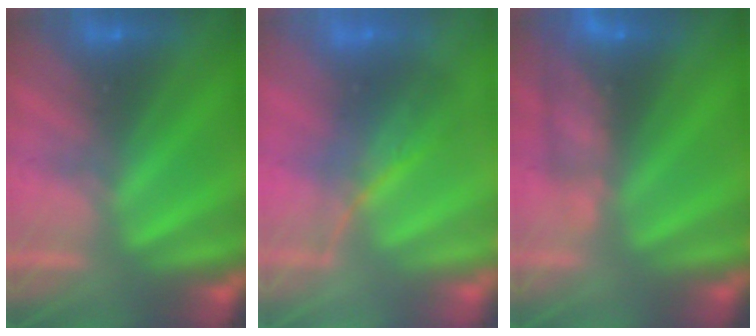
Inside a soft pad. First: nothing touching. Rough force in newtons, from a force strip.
{"total": 2.3}
{"total": 7.6}